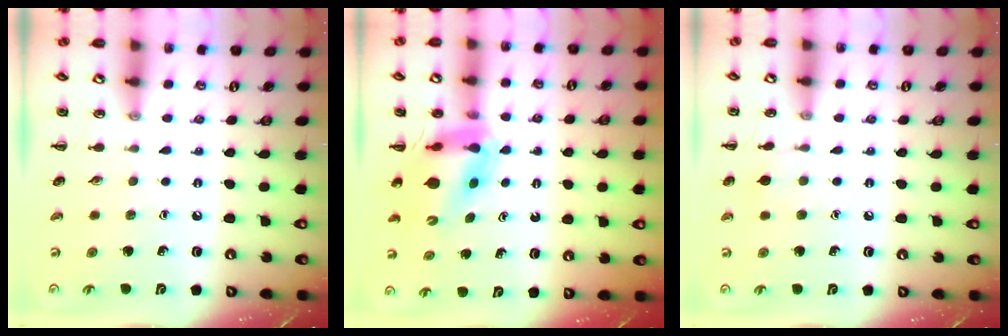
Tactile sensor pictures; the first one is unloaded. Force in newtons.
{"total": 10.5, "press": 9.9, "slide": 3.4}
{"total": 5.2, "press": 4.8, "slide": 1.9}